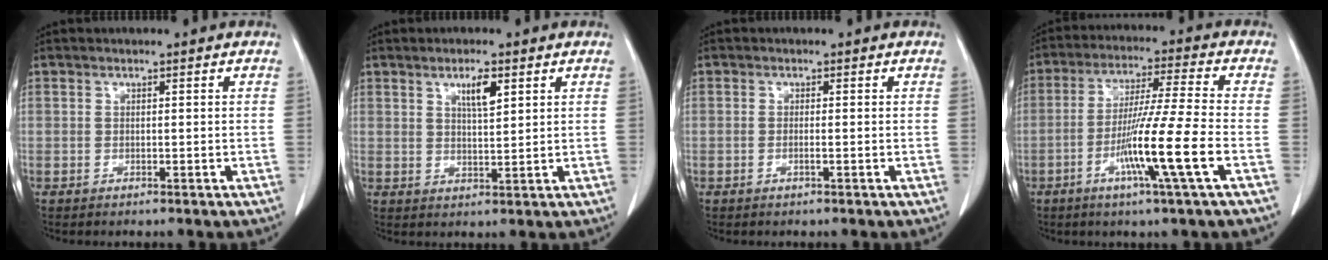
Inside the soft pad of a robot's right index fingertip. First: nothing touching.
{"total": 3.7, "force": [1.9, 0.5, 3.2], "torque": [-0.056, -0.002, 0.035]}
{"total": 0.7, "force": [-0.2, -0.1, 0.7], "torque": [-0.014, 0.001, -0.003]}
{"total": 12.0, "force": [-4.1, -1.8, 11.1], "torque": [-0.207, -0.017, -0.079]}